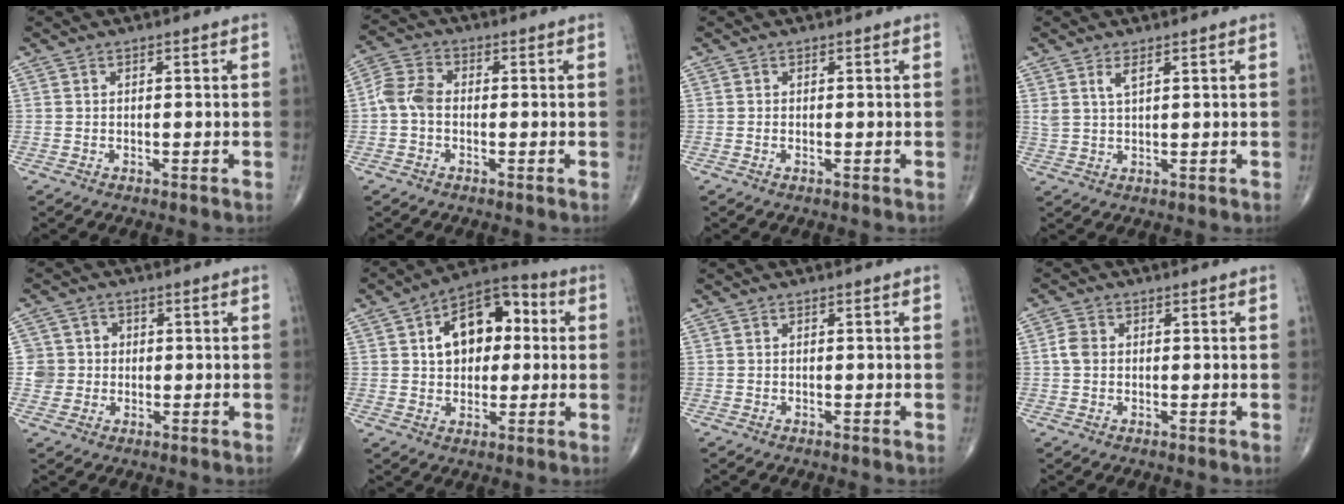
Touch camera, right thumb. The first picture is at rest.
{"total": 5.6, "force": [-0.6, 3.8, 4.2], "torque": [-0.086, 0.015, -0.024]}
{"total": 0.0}
{"total": 2.8, "force": [1.6, 0.8, 2.2], "torque": [-0.046, -0.007, 0.037]}
{"total": 4.7, "force": [0.1, 4.7, 0.3], "torque": [0.031, 0.009, -0.001]}
{"total": 14.5, "force": [2.8, 9.2, 10.8], "torque": [-0.125, 0.024, 0.033]}
{"total": 0.0}
{"total": 2.8, "force": [0.1, 2.2, 1.7], "torque": [-0.032, 0.007, -0.002]}